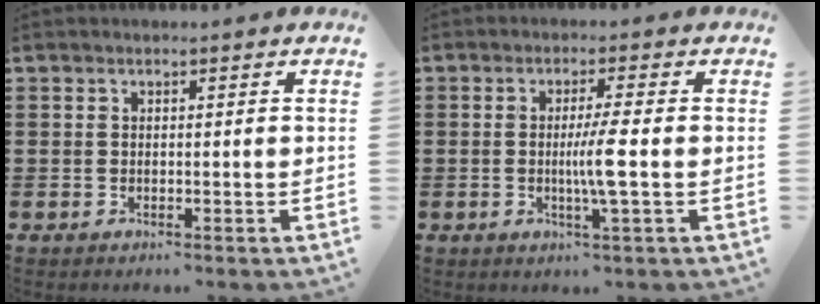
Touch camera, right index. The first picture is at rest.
{"total": 4.7, "force": [-0.5, -0.3, 4.6], "torque": [-0.089, -0.012, -0.016]}